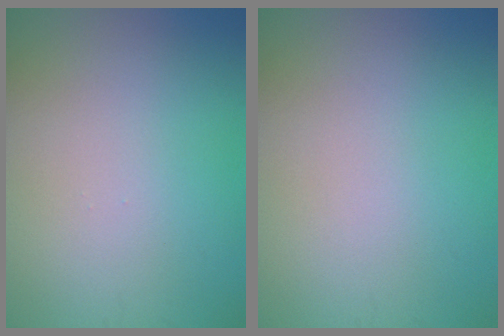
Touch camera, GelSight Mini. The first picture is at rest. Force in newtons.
{"total": 0.0}